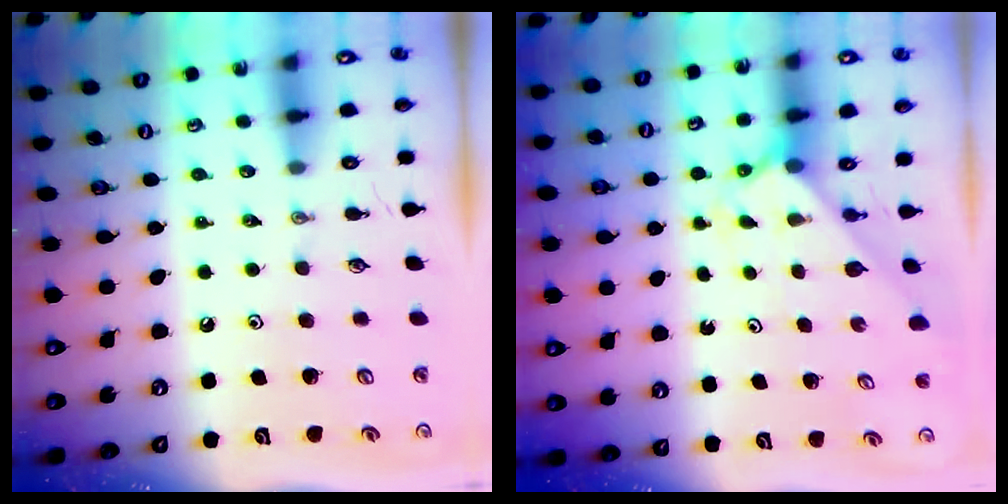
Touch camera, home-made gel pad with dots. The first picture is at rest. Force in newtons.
{"total": 2.3, "press": 2.3, "slide": 0.1}